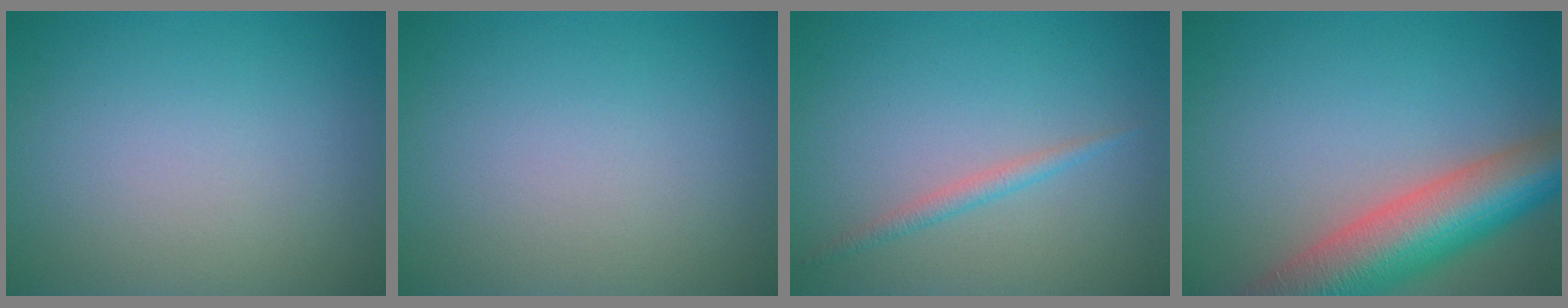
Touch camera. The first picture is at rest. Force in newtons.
{"total": 0.0}
{"total": 1.3, "press": 1.3, "slide": 0.0}
{"total": 10.2, "press": 10.1, "slide": 0.6}